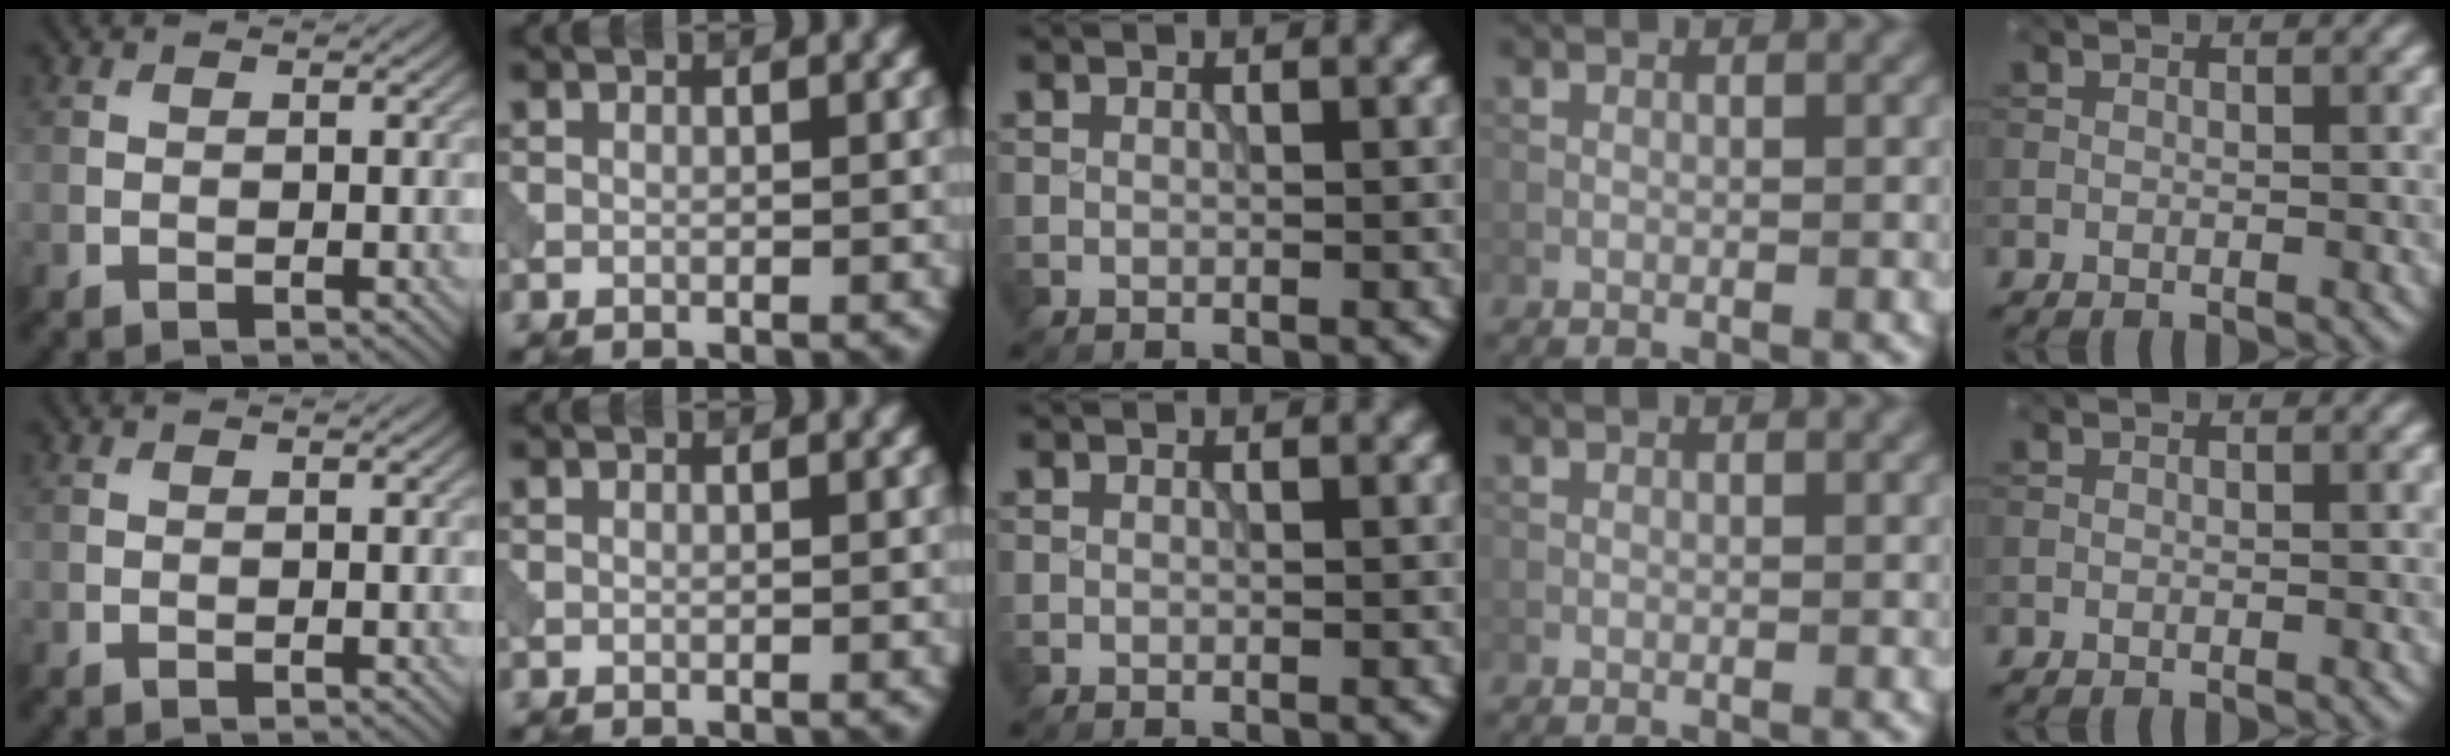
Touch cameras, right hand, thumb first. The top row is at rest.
{}